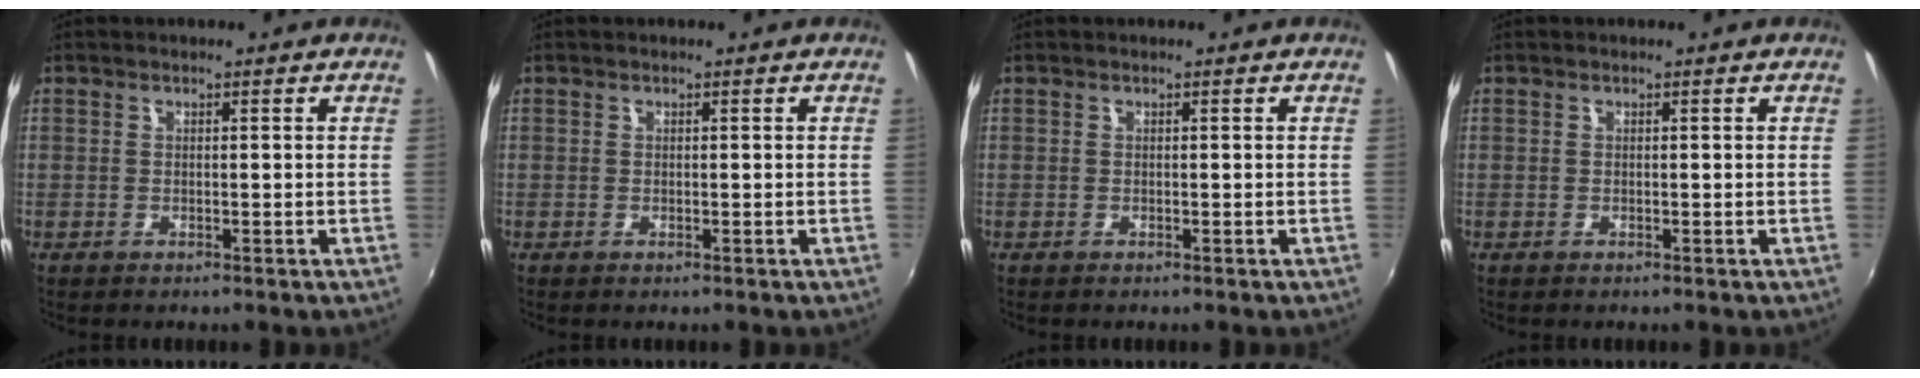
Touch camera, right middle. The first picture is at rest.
{"total": 0.0}
{"total": 0.0}
{"total": 0.0}